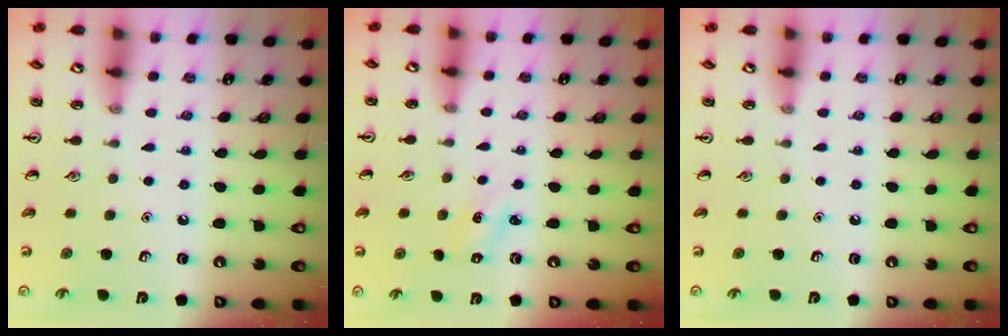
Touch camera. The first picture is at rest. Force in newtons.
{"total": 1.3, "press": 1.2, "slide": 0.5}
{"total": 0.0}